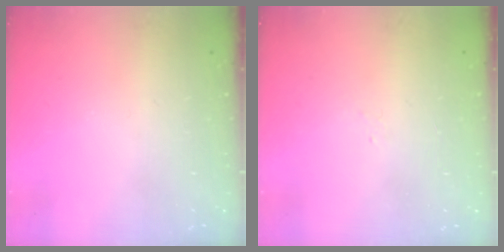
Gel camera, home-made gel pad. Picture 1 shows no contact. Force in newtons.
{"total": 1.6, "press": 1.5, "slide": 0.4}